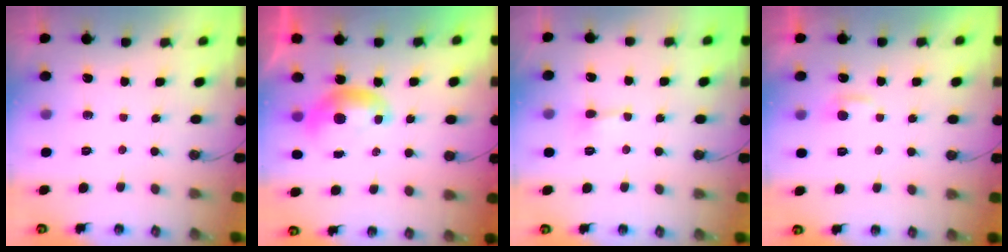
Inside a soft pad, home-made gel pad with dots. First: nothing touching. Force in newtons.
{"total": 0.0}
{"total": 1.3, "press": 1.2, "slide": 0.5}
{"total": 2.0, "press": 2.0, "slide": 0.4}